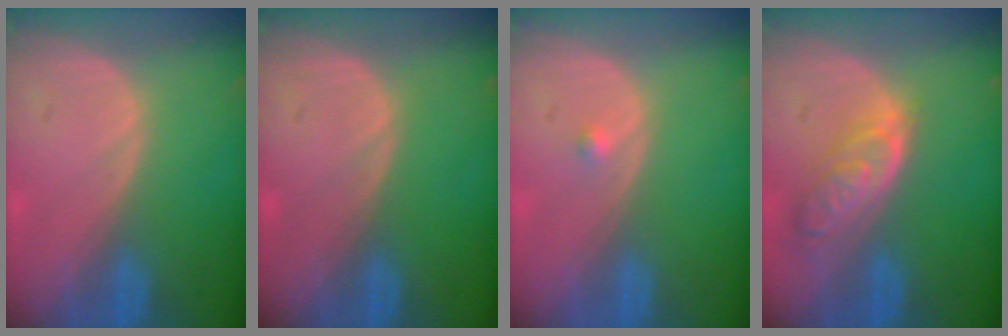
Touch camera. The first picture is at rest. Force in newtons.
{"total": 0.0}
{"total": 0.8, "press": 0.6, "slide": 0.4}
{"total": 6.4, "press": 5.7, "slide": 2.9}